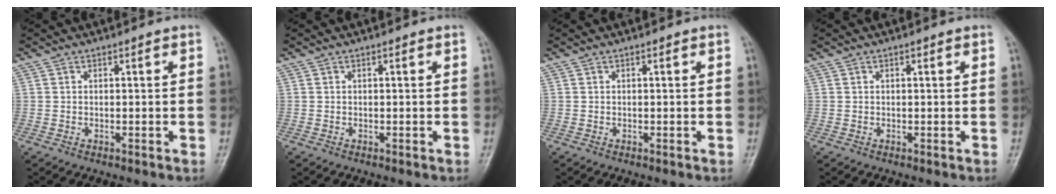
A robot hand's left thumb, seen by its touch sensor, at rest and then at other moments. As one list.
[{"total": 0.0}, {"total": 0.0}, {"total": 0.5, "force": [0.2, 0.2, 0.4], "torque": [-0.008, 0.000, 0.003]}]